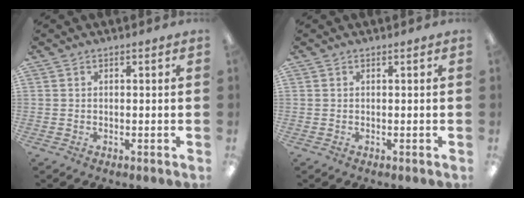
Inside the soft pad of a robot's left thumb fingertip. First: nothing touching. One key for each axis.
{"total": 0.0}